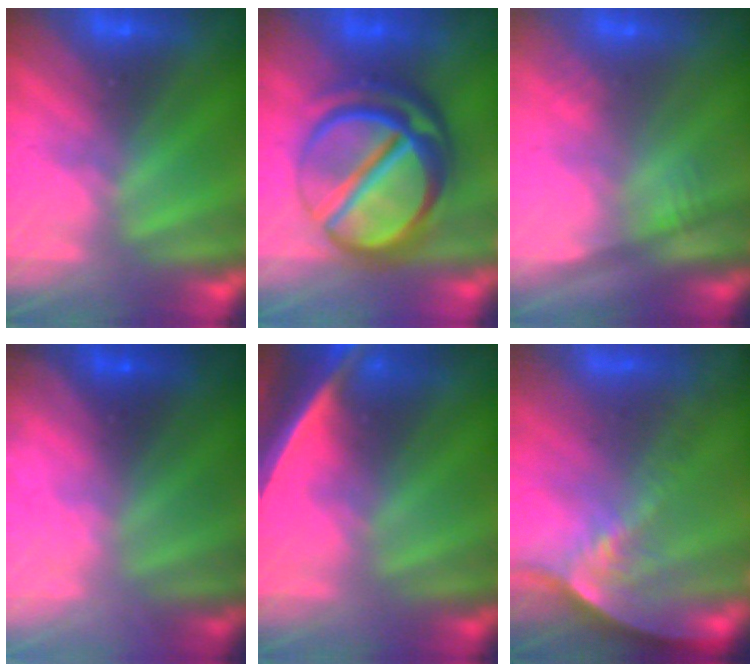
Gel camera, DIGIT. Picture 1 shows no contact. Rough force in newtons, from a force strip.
{"total": 10.1}
{"total": 2.5}
{"total": 5.5}
{"total": 7.7}
{"total": 10.4}